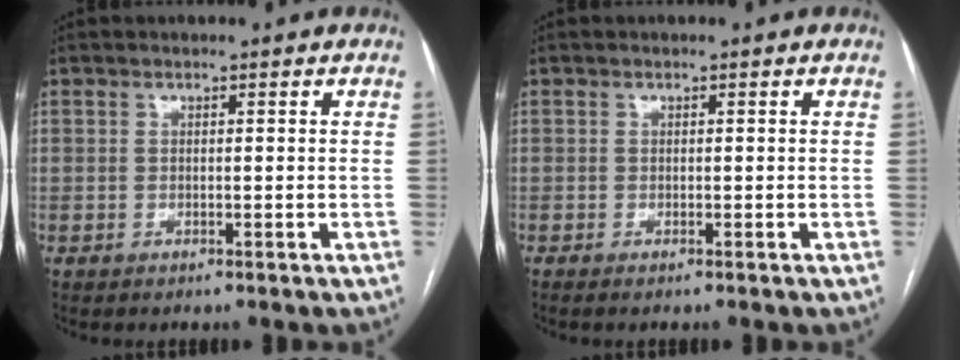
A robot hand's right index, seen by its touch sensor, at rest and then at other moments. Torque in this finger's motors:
{"motor_torque": [-0.02, 0.17, -0.03, 0.01]}